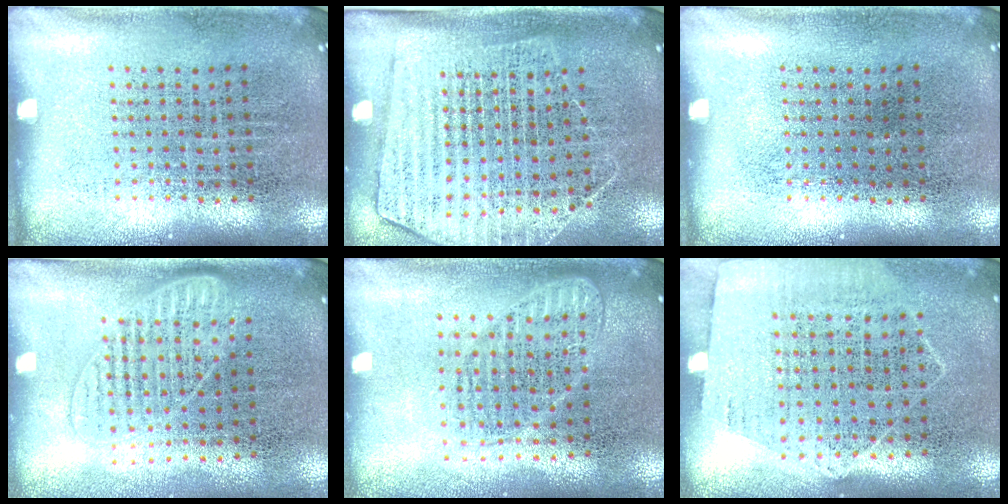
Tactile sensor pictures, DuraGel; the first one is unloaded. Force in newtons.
{"total": 1.7, "press": 1.5, "slide": 0.8}
{"total": 0.0}
{"total": 1.3, "press": 1.2, "slide": 0.5}
{"total": 1.6, "press": 1.4, "slide": 0.7}
{"total": 1.2, "press": 1.1, "slide": 0.6}